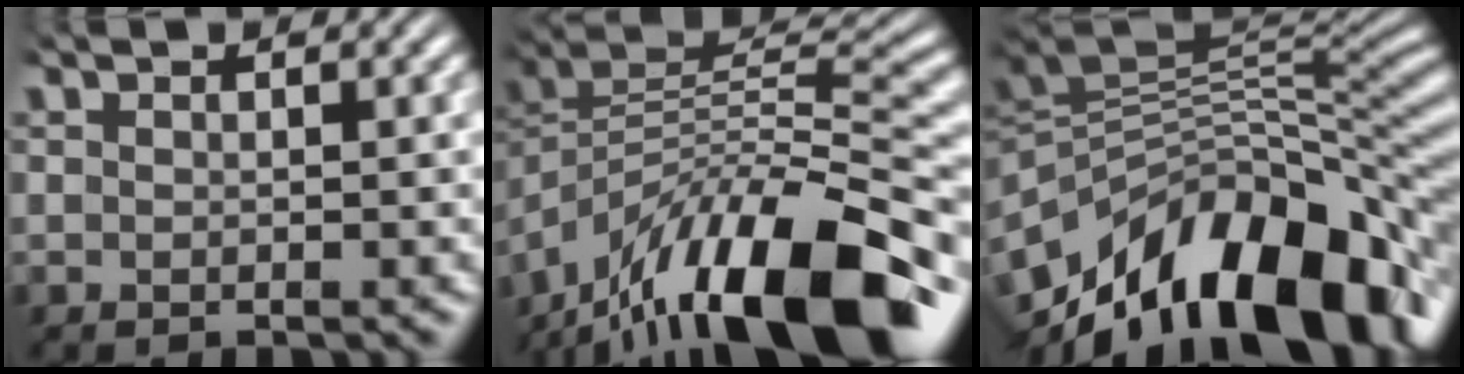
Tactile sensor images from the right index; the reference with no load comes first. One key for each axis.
{"total": 14.7, "fx": -6.3, "fy": 7.8, "fz": 10.7, "tx": -0.176, "ty": -0.045, "tz": -0.085}
{"total": 18.5, "fx": -5.6, "fy": 11.4, "fz": 13.4, "tx": -0.199, "ty": -0.041, "tz": -0.061}